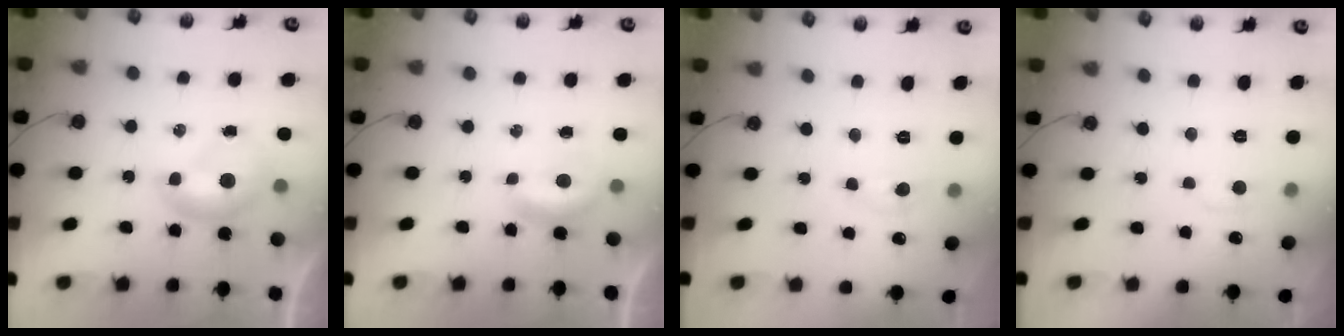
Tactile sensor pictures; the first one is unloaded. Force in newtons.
{"total": 1.2, "press": 1.1, "slide": 0.5}
{"total": 0.9, "press": 0.8, "slide": 0.4}
{"total": 1.6, "press": 1.4, "slide": 0.7}